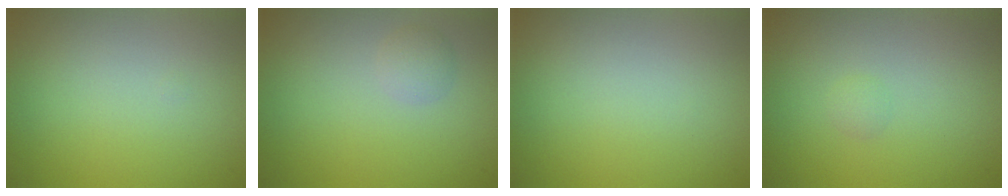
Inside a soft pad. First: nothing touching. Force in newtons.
{"total": 1.3, "press": 1.3, "slide": 0.2}
{"total": 0.0}
{"total": 0.6, "press": 0.6, "slide": 0.1}